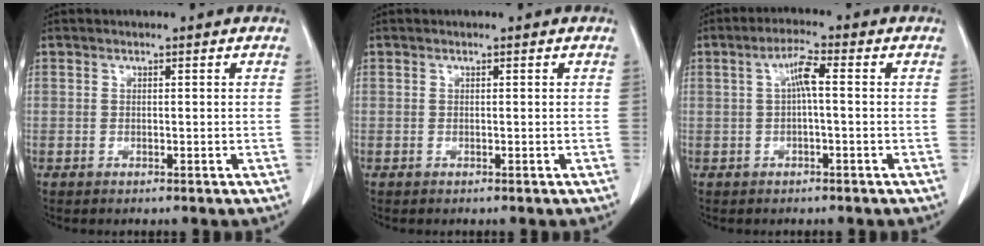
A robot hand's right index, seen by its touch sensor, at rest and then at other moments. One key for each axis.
{"total": 0.0}
{"total": 3.7, "fx": 0.4, "fy": 0.4, "fz": 3.7, "tx": -0.068, "ty": 0.010, "tz": 0.006}